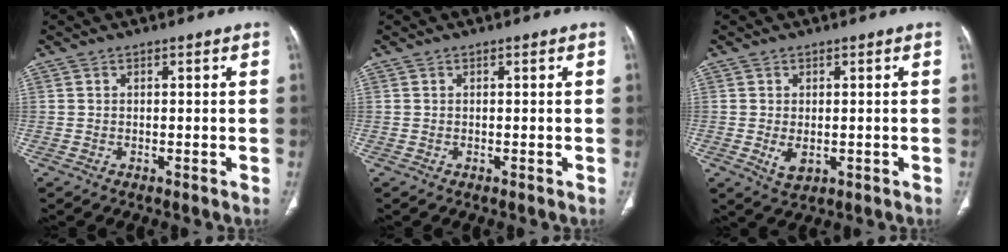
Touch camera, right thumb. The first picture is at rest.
{"total": 0.0}
{"total": 3.1, "force": [-0.4, 1.9, 2.4], "torque": [-0.040, -0.005, 0.003]}